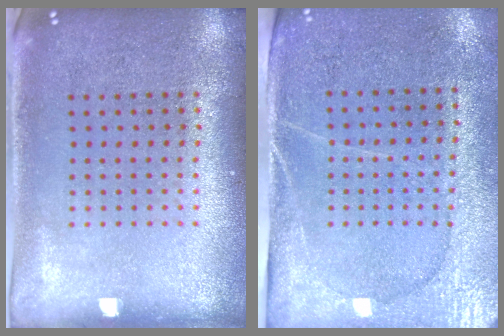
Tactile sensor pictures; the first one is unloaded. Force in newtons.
{"total": 2.9, "press": 2.6, "slide": 1.3}